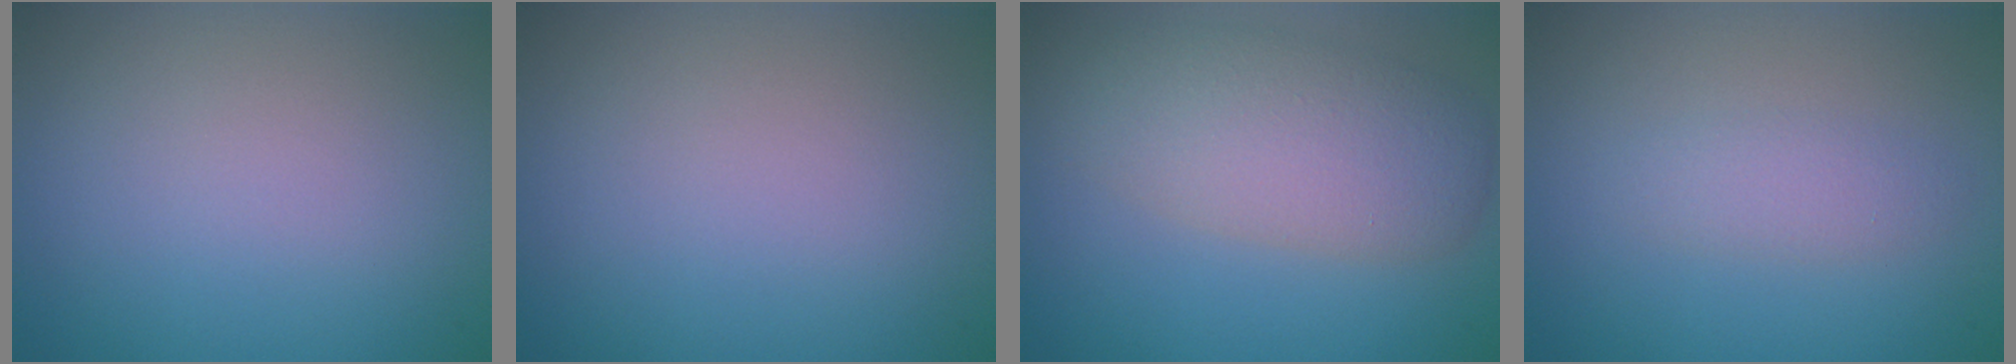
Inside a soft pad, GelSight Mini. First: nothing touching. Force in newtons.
{"total": 0.0}
{"total": 5.6, "press": 5.6, "slide": 0.3}
{"total": 1.6, "press": 1.6, "slide": 0.0}